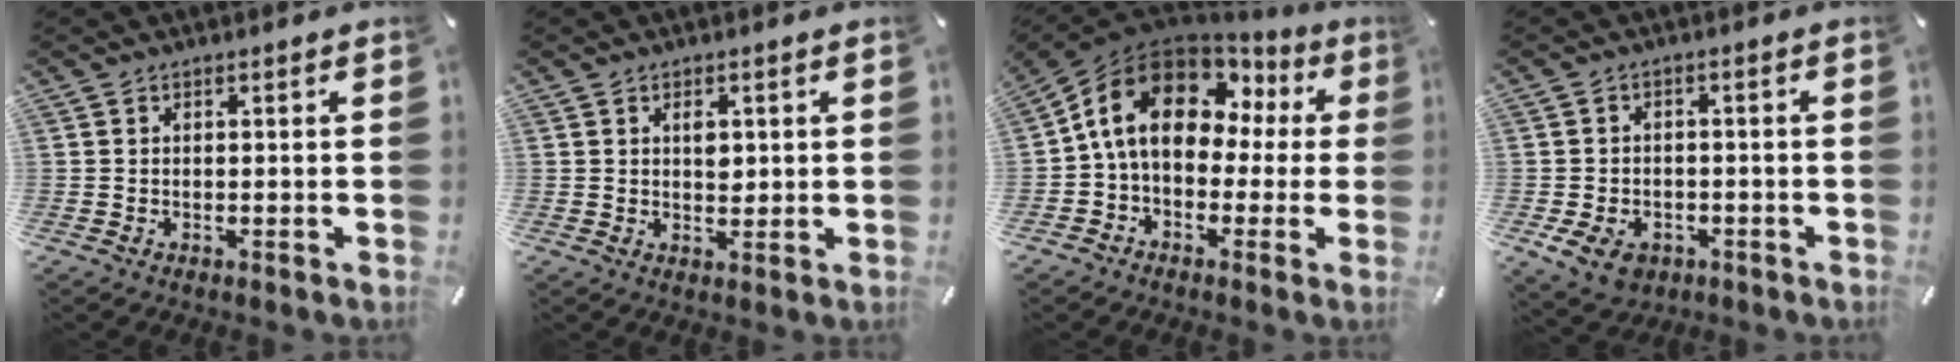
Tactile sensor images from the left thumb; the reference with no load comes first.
{"total": 3.0, "force": [0.8, 2.1, 2.0], "torque": [-0.029, -0.002, 0.009]}
{"total": 15.6, "force": [4.5, 11.1, 10.0], "torque": [-0.198, -0.011, 0.079]}
{"total": 6.8, "force": [-3.2, 4.9, 3.4], "torque": [-0.067, 0.011, -0.061]}